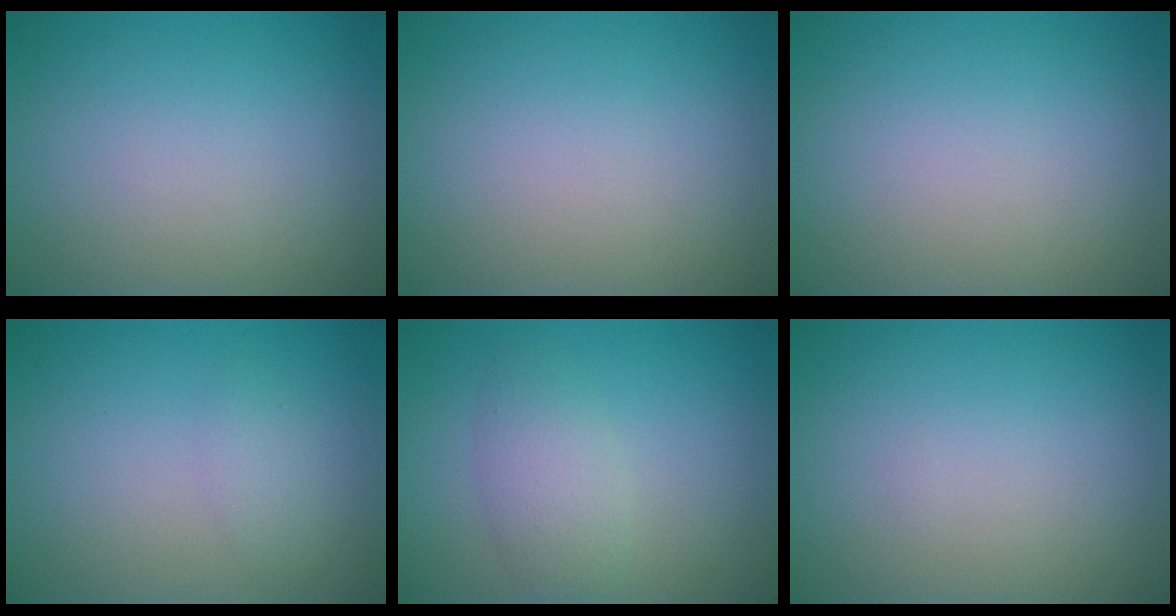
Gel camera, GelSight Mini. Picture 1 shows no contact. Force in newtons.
{"total": 0.0}
{"total": 0.0}
{"total": 1.2, "press": 1.2, "slide": 0.1}
{"total": 2.7, "press": 2.7, "slide": 0.1}
{"total": 0.0}